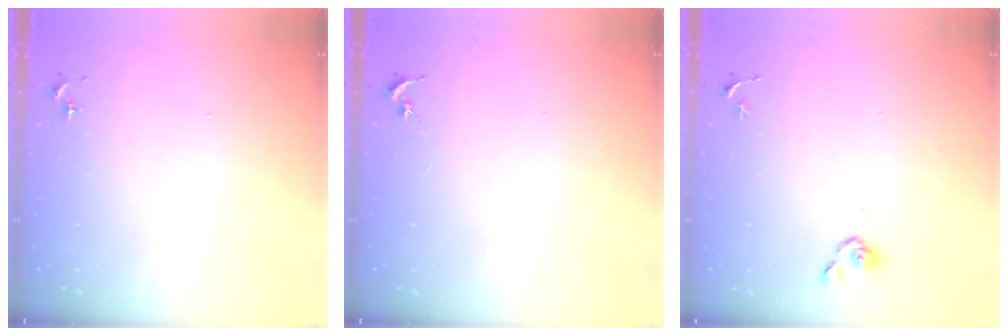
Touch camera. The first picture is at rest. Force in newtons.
{"total": 0.0}
{"total": 5.3, "press": 5.2, "slide": 0.8}